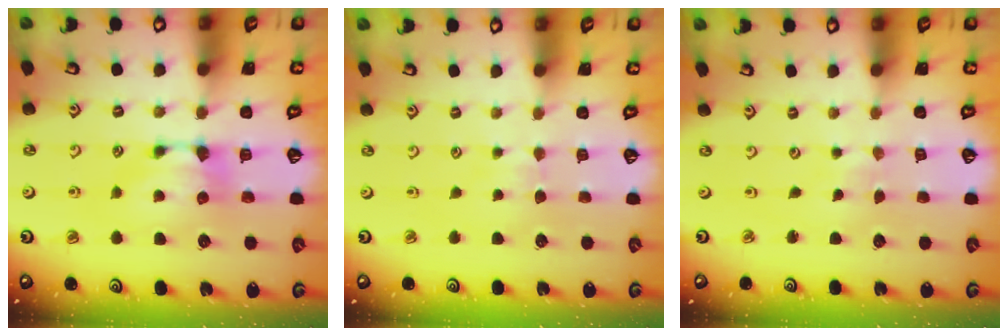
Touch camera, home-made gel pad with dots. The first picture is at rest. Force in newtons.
{"total": 2.6, "press": 2.6, "slide": 0.4}
{"total": 4.8, "press": 4.8, "slide": 0.1}